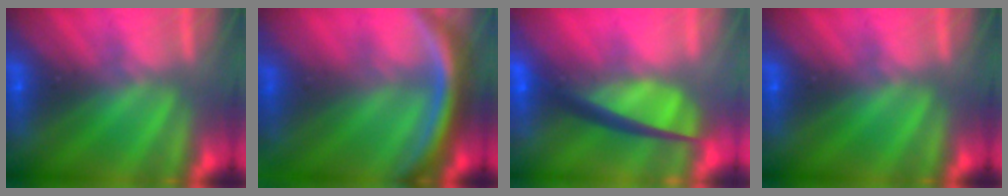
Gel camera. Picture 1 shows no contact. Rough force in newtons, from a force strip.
{"total": 10.5}
{"total": 5.8}
{"total": 0.0}